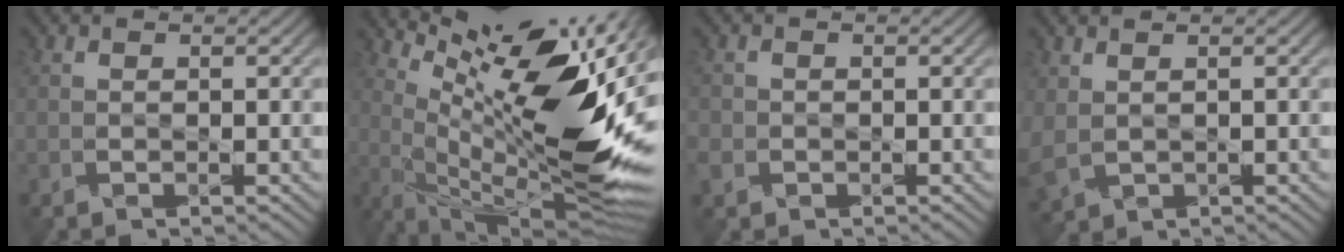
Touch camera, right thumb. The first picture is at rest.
{"total": 18.5, "force": [5.4, 4.7, 17.1], "torque": [-0.261, 0.009, 0.101]}
{"total": 1.8, "force": [-0.7, 1.7, 0.2], "torque": [-0.016, -0.007, -0.025]}
{"total": 2.7, "force": [0.7, 2.0, 1.6], "torque": [-0.057, -0.009, 0.015]}